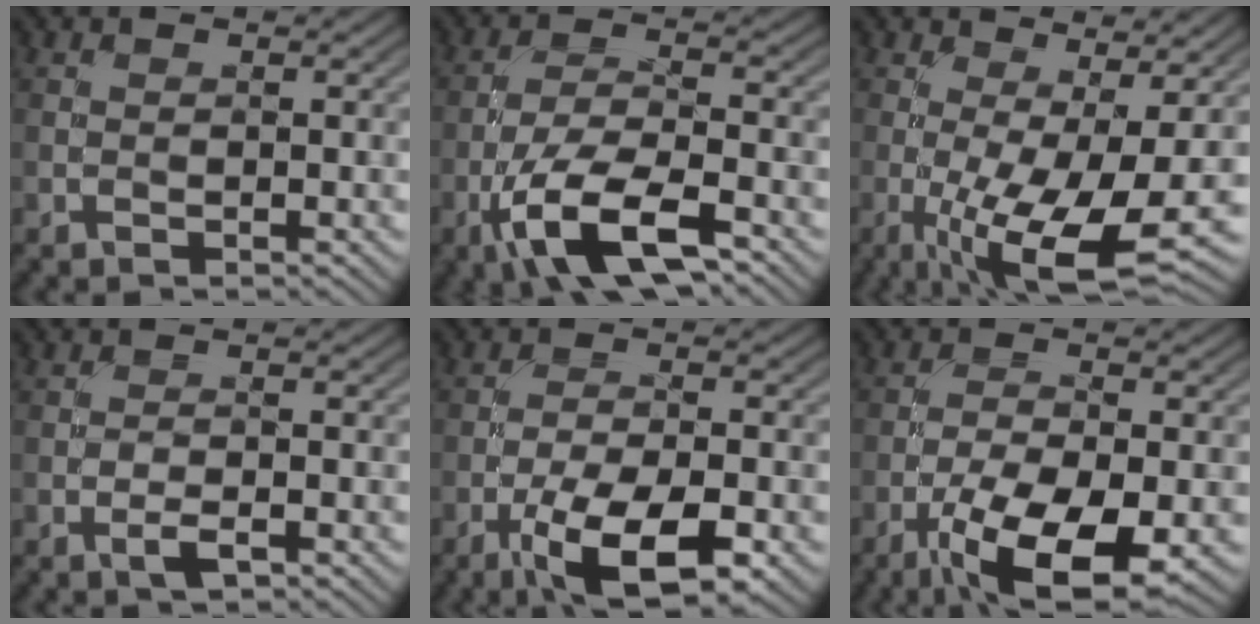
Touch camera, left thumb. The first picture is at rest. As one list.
[{"total": 10.2, "force": [-5.5, 3.5, 7.9], "torque": [-0.150, -0.002, -0.110]}, {"total": 10.5, "force": [-2.7, 2.6, 9.8], "torque": [-0.183, -0.009, -0.034]}, {"total": 1.8, "force": [-0.9, 0.5, 1.5], "torque": [-0.030, 0.002, -0.021]}, {"total": 9.5, "force": [-5.0, 3.1, 7.4], "torque": [-0.135, -0.007, -0.089]}, {"total": 10.6, "force": [-5.4, 3.6, 8.4], "torque": [-0.158, -0.015, -0.094]}]